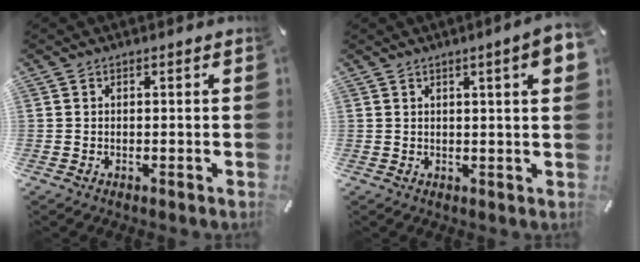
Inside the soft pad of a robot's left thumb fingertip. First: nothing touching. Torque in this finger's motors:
{"motor_torque": [-0.17, -0.08, -0.05, -0.07, 0.01]}